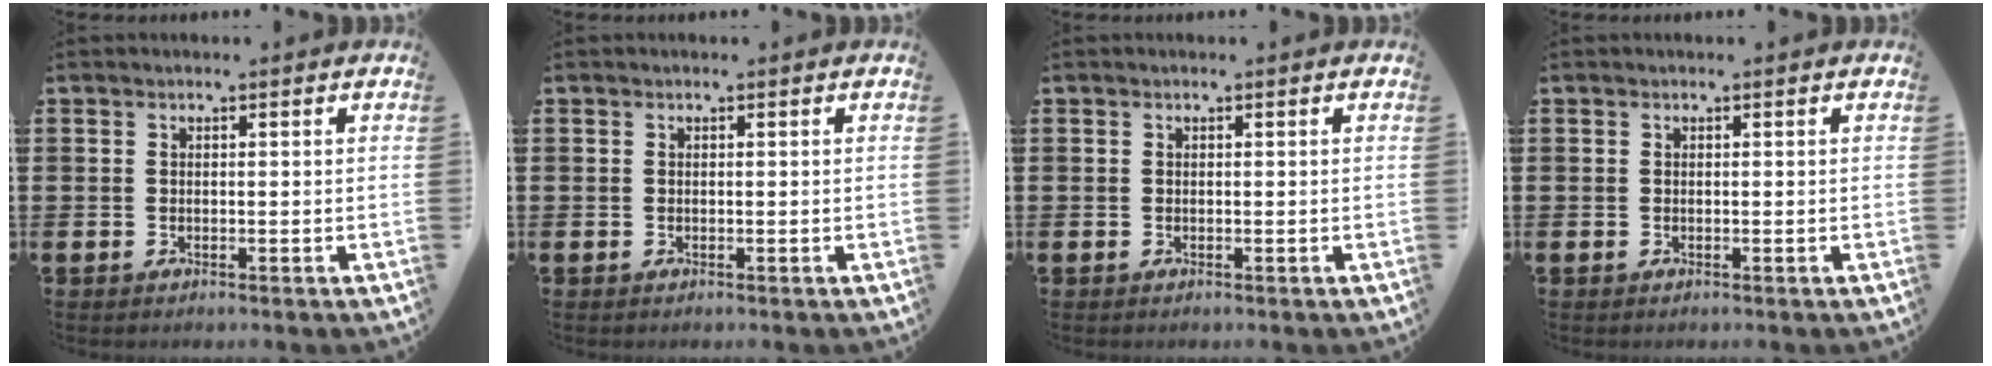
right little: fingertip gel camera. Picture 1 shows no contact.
{"total": 0.0}
{"total": 0.0}
{"total": 0.0}